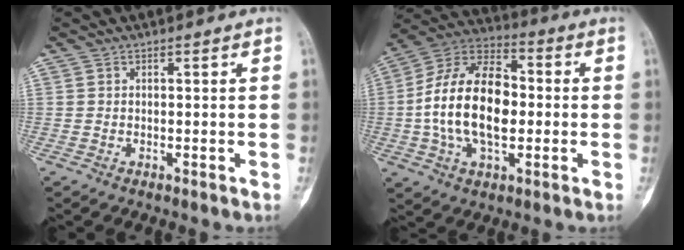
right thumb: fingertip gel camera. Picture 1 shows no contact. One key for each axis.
{"total": 19.3, "fx": -0.8, "fy": 11.3, "fz": 15.7, "tx": -0.273, "ty": 0.026, "tz": -0.016}